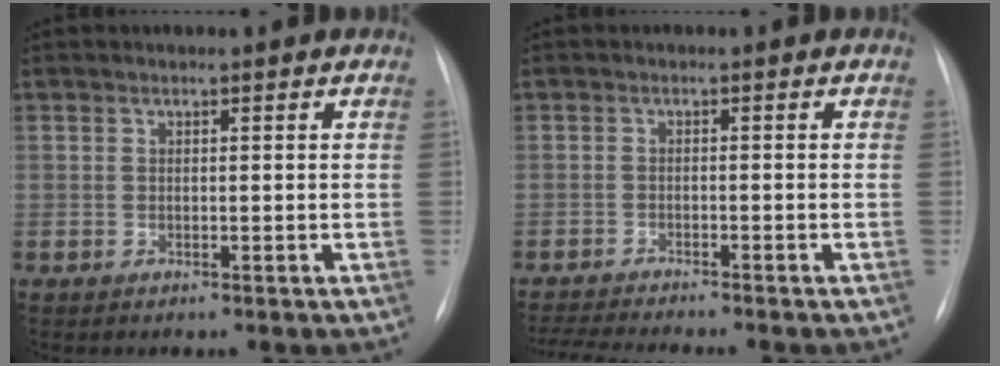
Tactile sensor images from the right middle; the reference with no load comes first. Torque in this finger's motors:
{"motor_torque": [0.10, -0.11, 0.03, 0.04]}